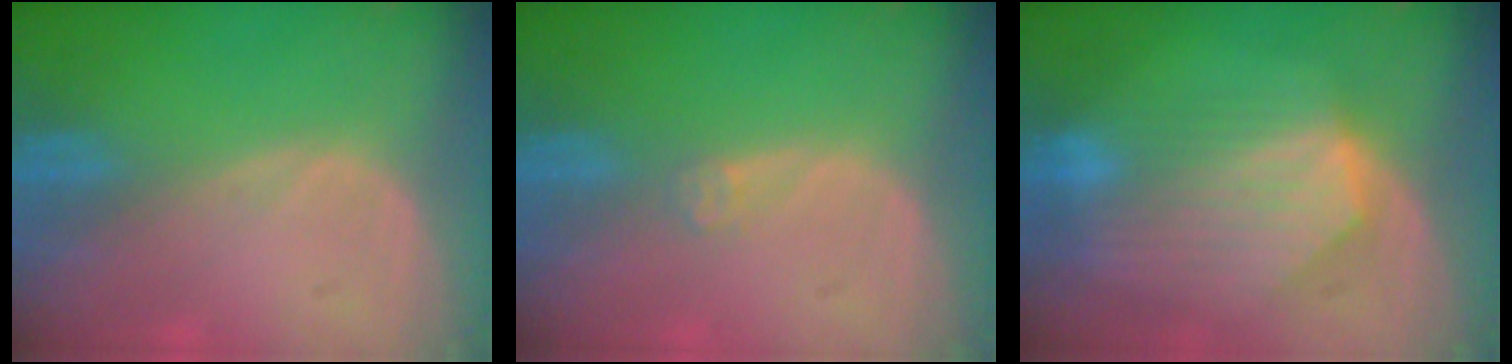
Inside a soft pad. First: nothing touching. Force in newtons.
{"total": 1.5, "press": 1.2, "slide": 0.9}
{"total": 8.6, "press": 7.8, "slide": 3.5}